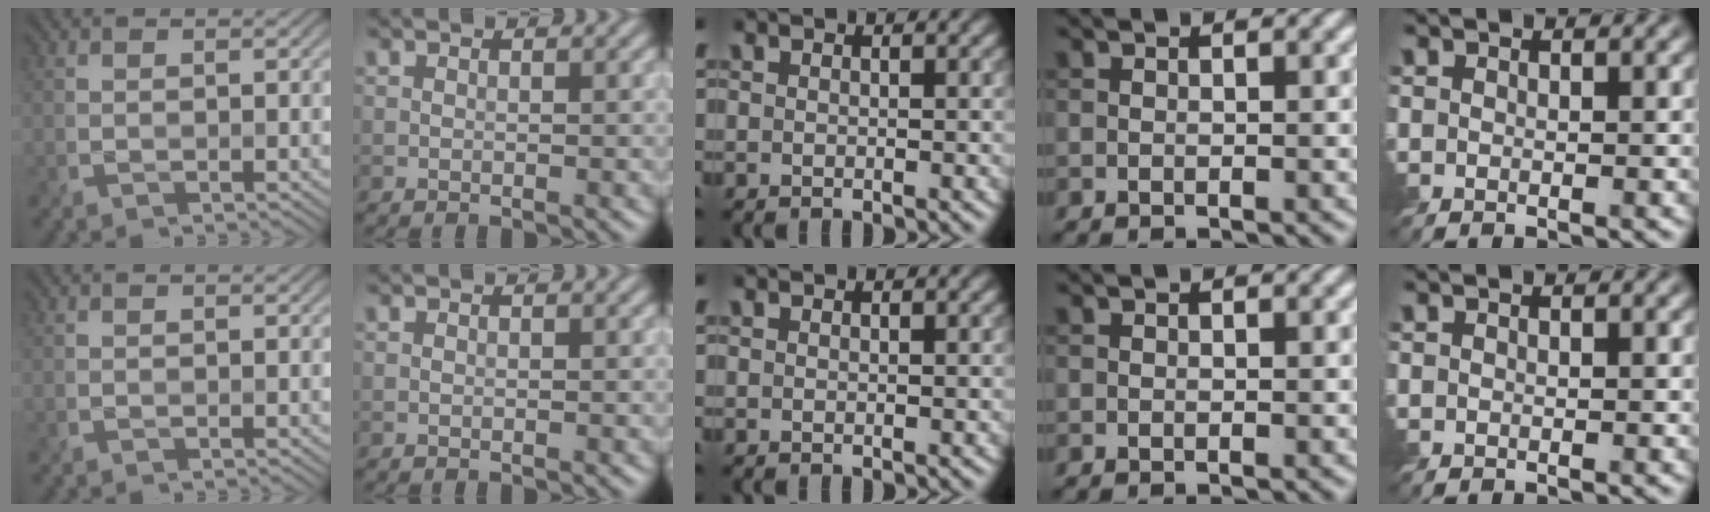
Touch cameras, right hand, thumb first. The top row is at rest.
{}